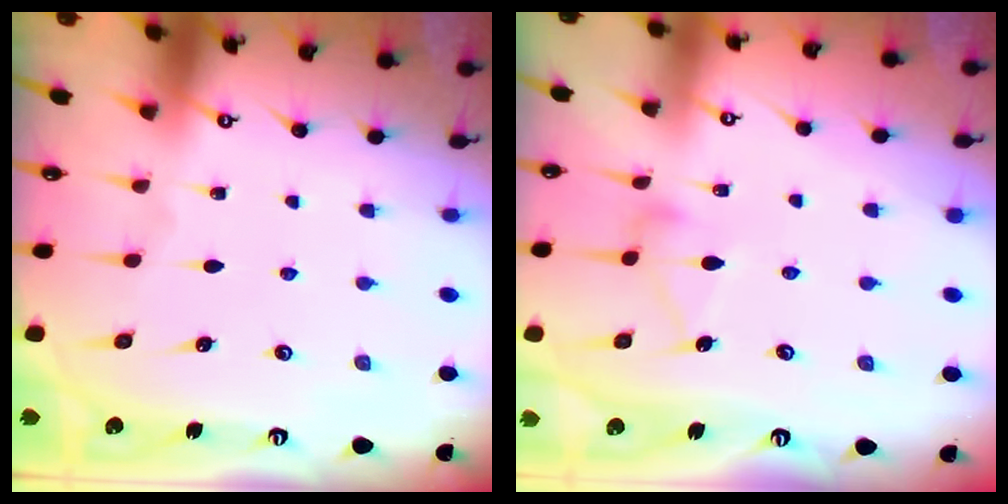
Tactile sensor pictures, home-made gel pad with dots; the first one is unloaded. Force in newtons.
{"total": 8.2, "press": 8.2, "slide": 0.3}